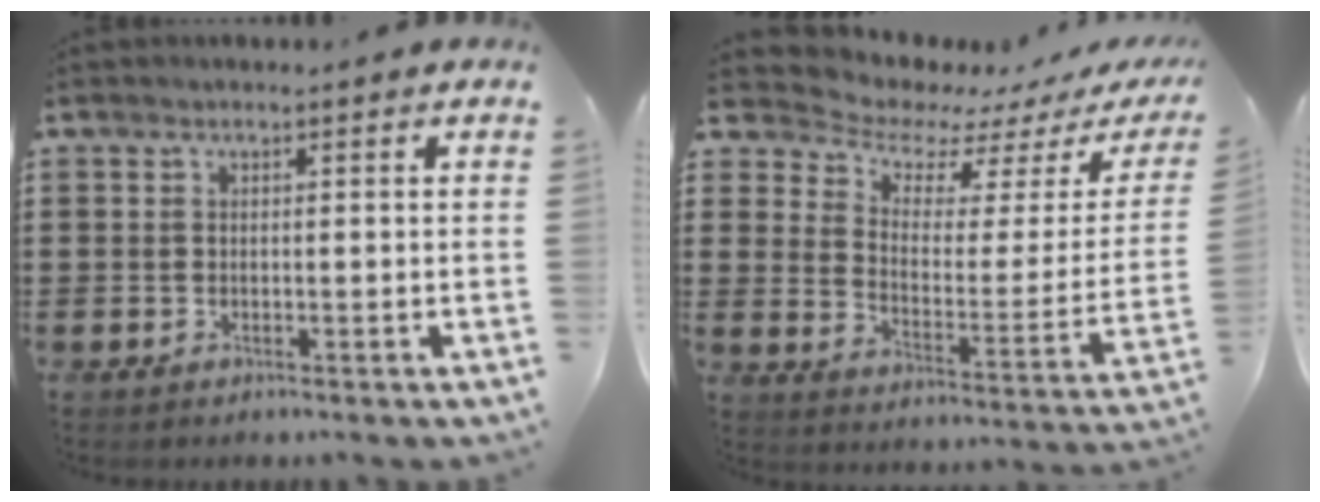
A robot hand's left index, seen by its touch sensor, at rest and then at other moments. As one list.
[{"total": 5.7, "force": [5.3, 2.0, 0.6], "torque": [-0.044, -0.050, 0.088]}]